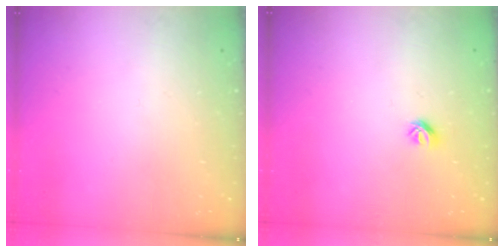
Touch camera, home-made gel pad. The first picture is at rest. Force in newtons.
{"total": 5.4, "press": 5.3, "slide": 0.9}